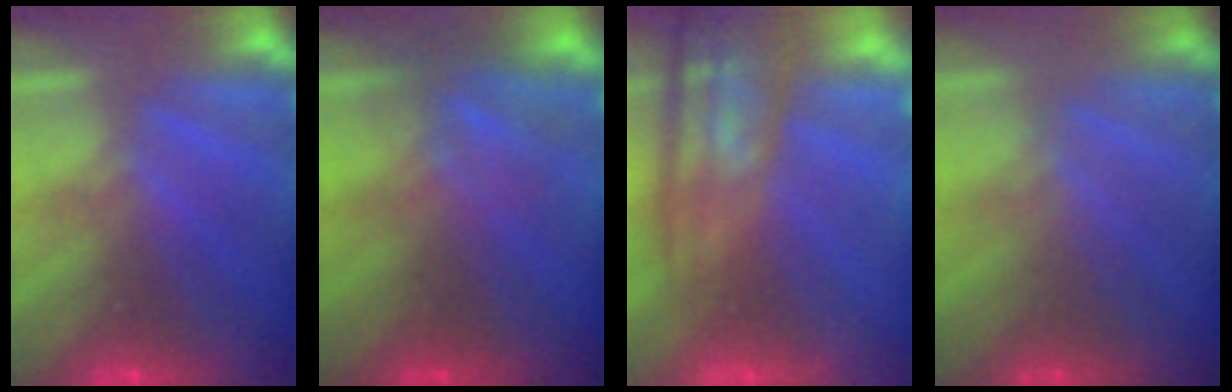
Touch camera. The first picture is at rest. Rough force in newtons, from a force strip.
{"total": 2.9}
{"total": 7.2}
{"total": 1.5}